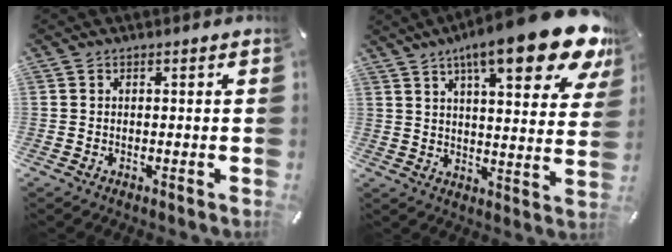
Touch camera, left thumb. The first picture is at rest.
{"total": 20.3, "force": [12.4, 5.4, 15.1], "torque": [-0.232, -0.064, 0.194]}